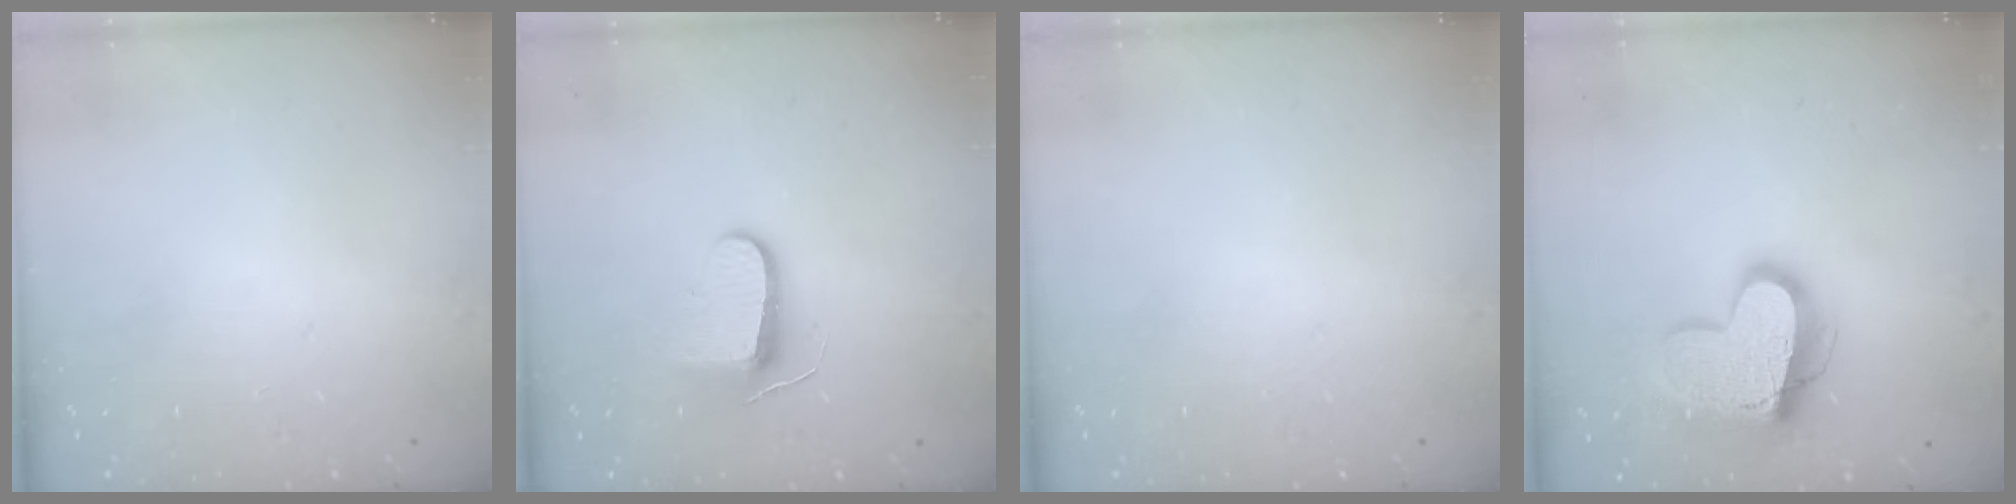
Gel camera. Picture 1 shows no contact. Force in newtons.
{"total": 9.4, "press": 9.3, "slide": 0.9}
{"total": 0.0}
{"total": 16.5, "press": 16.4, "slide": 1.5}